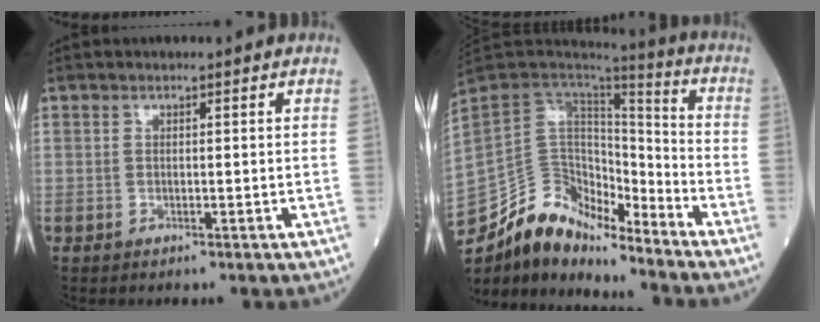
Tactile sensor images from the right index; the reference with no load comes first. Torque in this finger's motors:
{"motor_torque": [0.59, -0.89, -1.06, -0.21]}